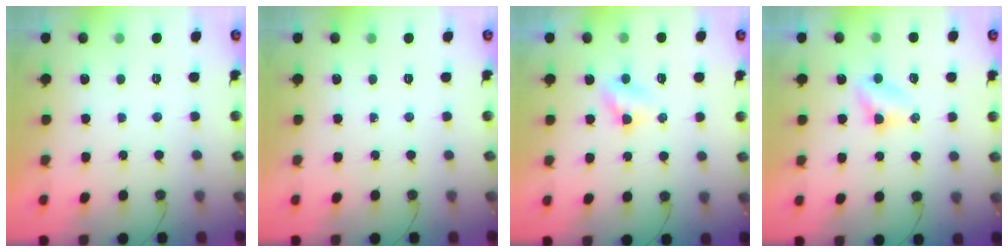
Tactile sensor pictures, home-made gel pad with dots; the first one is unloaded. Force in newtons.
{"total": 0.0}
{"total": 3.0, "press": 3.0, "slide": 0.3}
{"total": 2.9, "press": 2.9, "slide": 0.3}